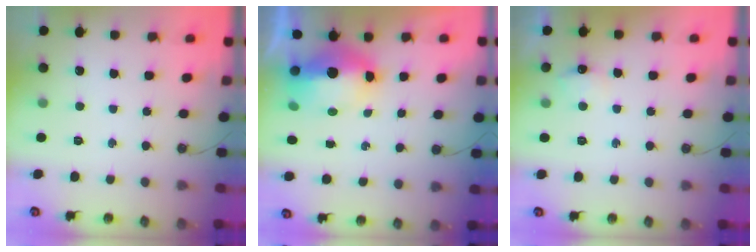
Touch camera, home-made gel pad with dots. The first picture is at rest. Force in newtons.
{"total": 11.5, "press": 11.4, "slide": 1.2}
{"total": 6.0, "press": 5.8, "slide": 1.5}